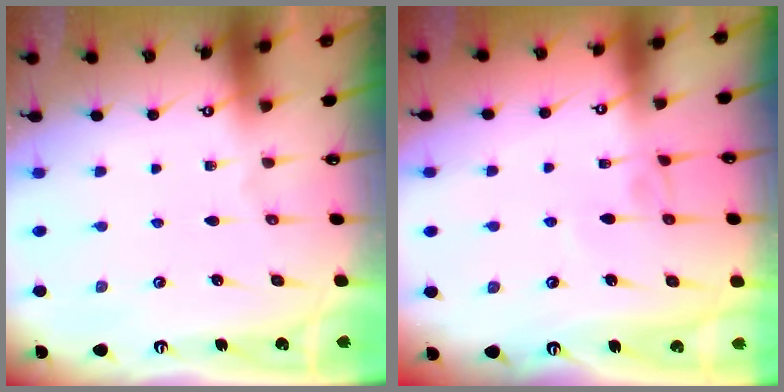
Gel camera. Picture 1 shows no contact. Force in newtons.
{"total": 3.5, "press": 3.5, "slide": 0.2}